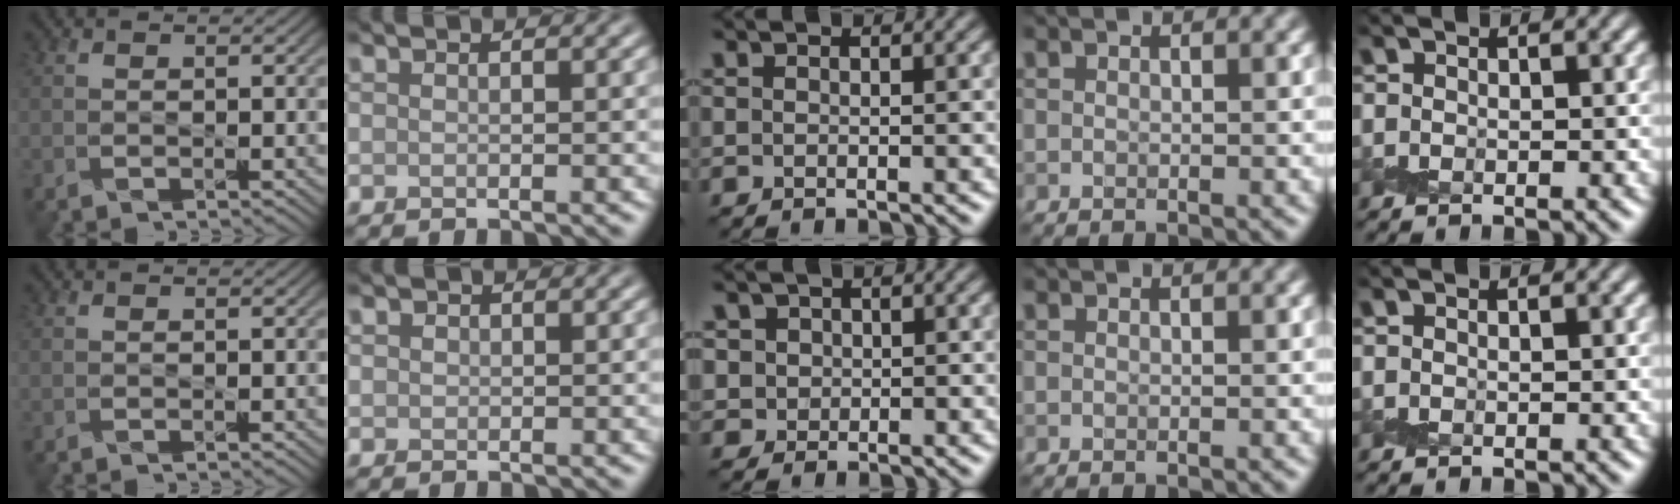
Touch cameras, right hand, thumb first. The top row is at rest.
{"index": {"total": 0.8, "force": [0.3, 0.7, 0.2], "torque": [-0.001, 0.000, 0.004]}, "middle": {"total": 3.3, "force": [1.3, 2.8, 1.1], "torque": [-0.020, 0.009, 0.019]}}